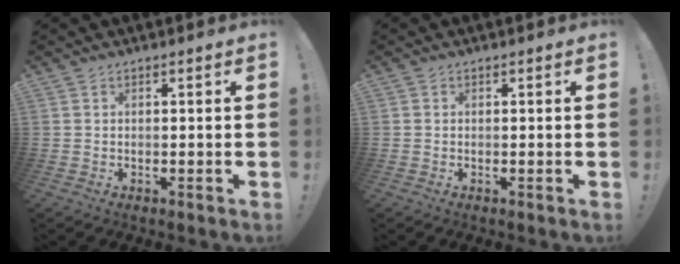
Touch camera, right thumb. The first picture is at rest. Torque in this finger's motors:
{"motor_torque": [-0.35, -0.03, -0.11, 0.28, 0.02]}